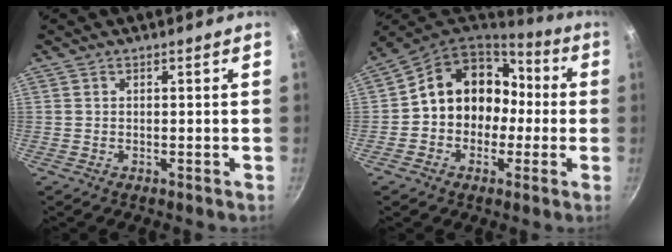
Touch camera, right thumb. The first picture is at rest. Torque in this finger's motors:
{"motor_torque": [-0.49, 1.14, 0.20, 0.18, 0.12]}